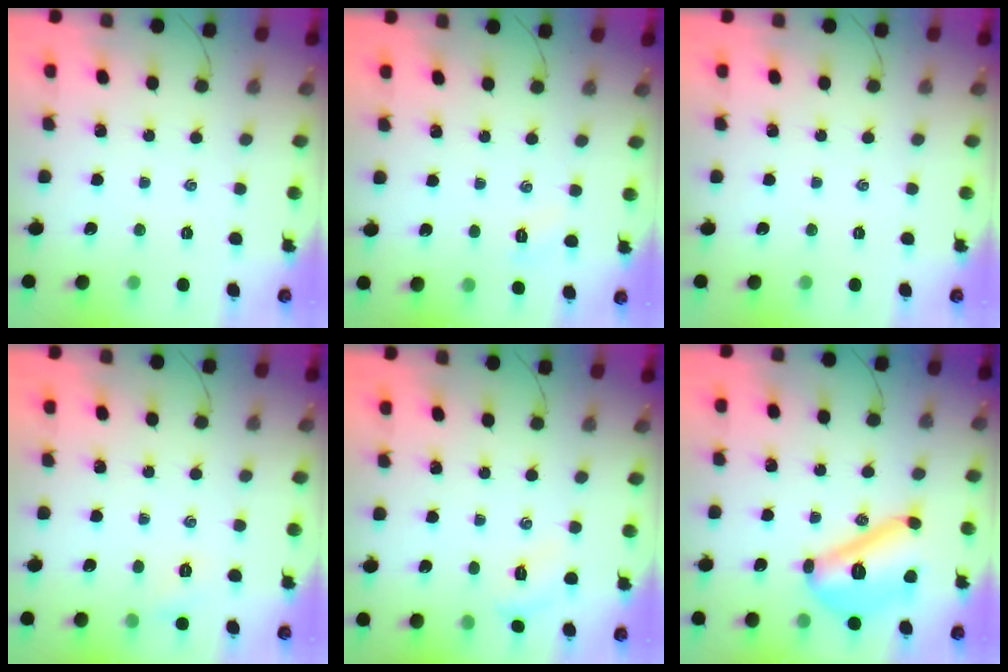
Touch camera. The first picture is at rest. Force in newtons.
{"total": 2.7, "press": 2.6, "slide": 0.7}
{"total": 0.0}
{"total": 5.2, "press": 5.0, "slide": 1.5}
{"total": 3.6, "press": 3.5, "slide": 0.9}
{"total": 16.8, "press": 16.8, "slide": 1.0}